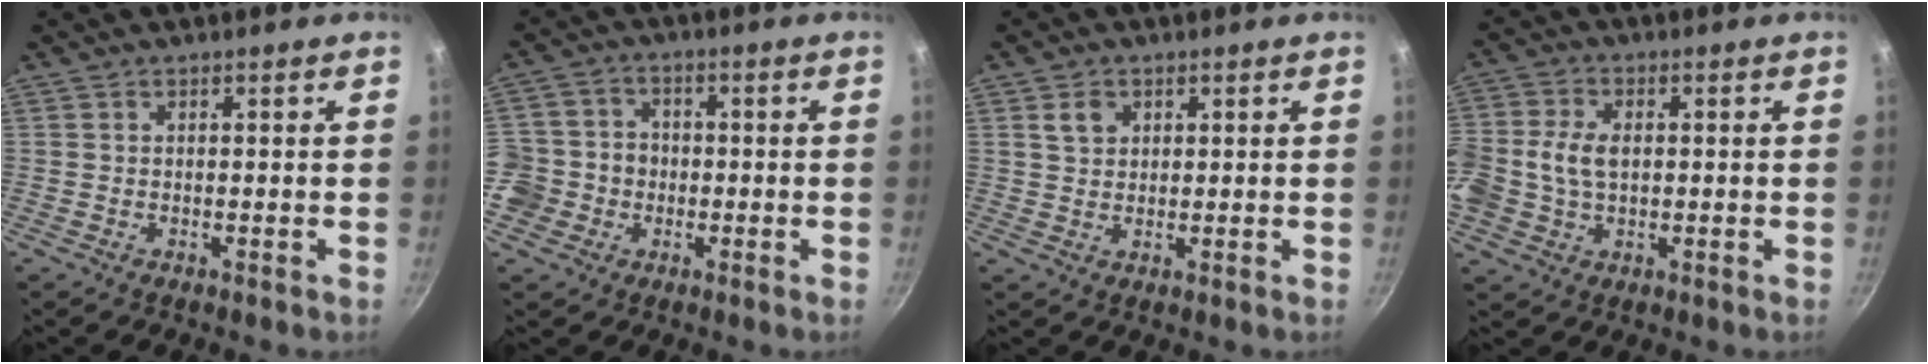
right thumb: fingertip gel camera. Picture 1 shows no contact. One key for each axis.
{"total": 8.2, "fx": -2.3, "fy": 7.4, "fz": 2.4, "tx": -0.013, "ty": 0.024, "tz": -0.054}
{"total": 3.6, "fx": 1.4, "fy": 2.8, "fz": 1.7, "tx": -0.014, "ty": 0.001, "tz": 0.024}
{"total": 11.5, "fx": 0.1, "fy": 8.3, "fz": 8.0, "tx": -0.172, "ty": 0.025, "tz": -0.006}